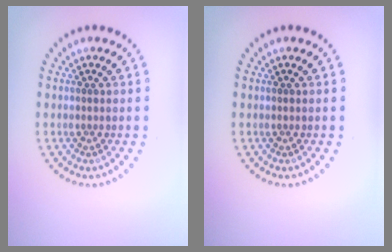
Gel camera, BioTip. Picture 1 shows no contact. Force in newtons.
{"total": 0.0}